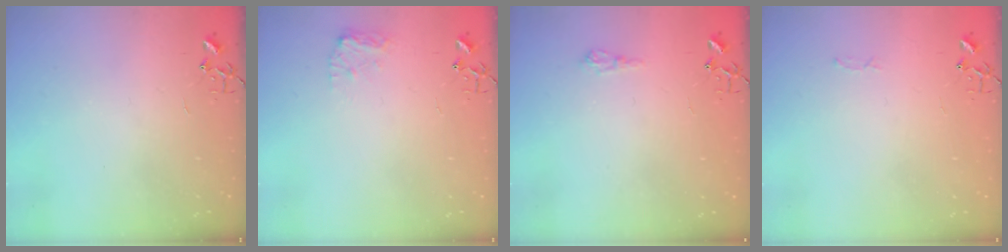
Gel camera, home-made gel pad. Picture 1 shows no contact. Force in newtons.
{"total": 7.9, "press": 7.9, "slide": 0.3}
{"total": 6.1, "press": 6.1, "slide": 0.7}
{"total": 2.8, "press": 2.8, "slide": 0.4}